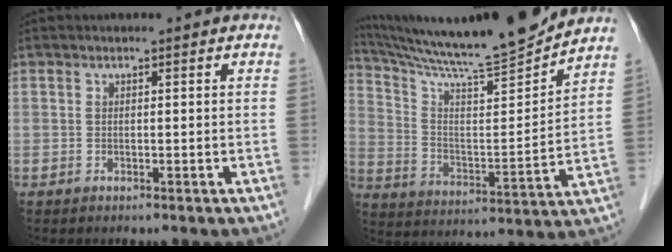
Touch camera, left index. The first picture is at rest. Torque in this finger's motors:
{"motor_torque": [0.99, -1.15, 0.50, 0.05]}